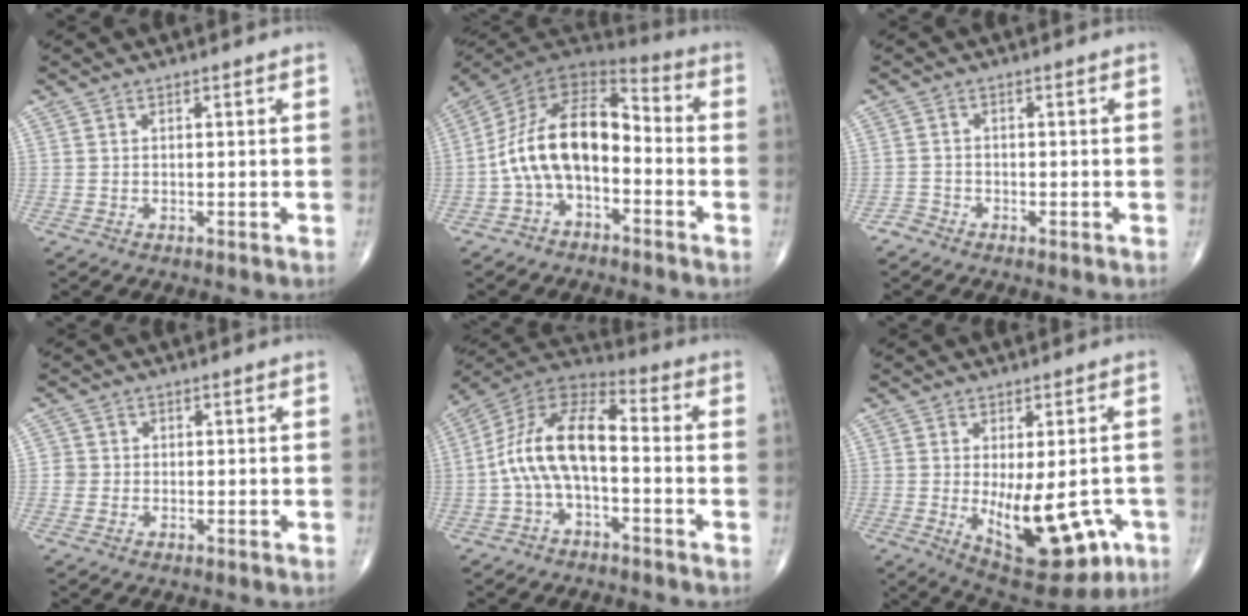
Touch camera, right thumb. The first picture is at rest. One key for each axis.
{"total": 15.1, "fx": -3.0, "fy": 8.5, "fz": 12.1, "tx": -0.205, "ty": 0.069, "tz": -0.064}
{"total": 1.4, "fx": -1.3, "fy": 0.7, "fz": -0.2, "tx": 0.006, "ty": -0.001, "tz": -0.030}
{"total": 1.8, "fx": -0.2, "fy": 1.8, "fz": 0.1, "tx": 0.012, "ty": 0.007, "tz": -0.007}
{"total": 13.3, "fx": -1.9, "fy": 6.3, "fz": 11.6, "tx": -0.217, "ty": 0.053, "tz": -0.046}
{"total": 15.5, "fx": -4.0, "fy": 7.0, "fz": 13.3, "tx": -0.164, "ty": -0.015, "tz": -0.034}